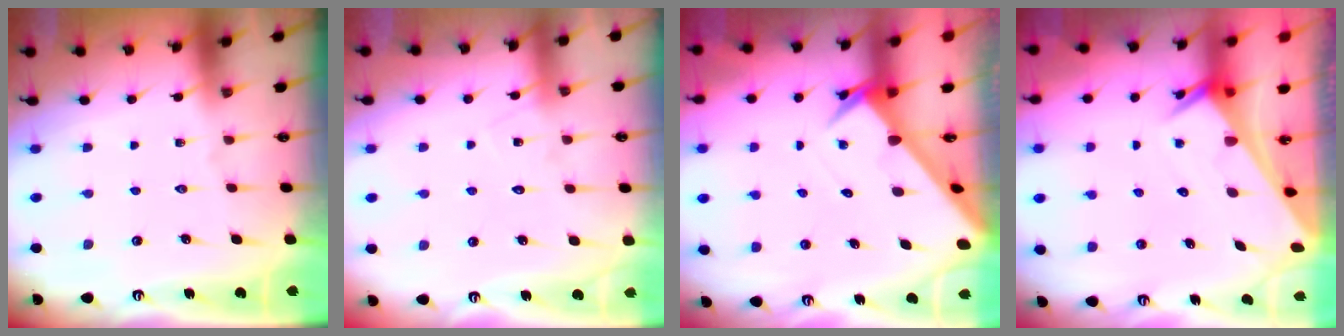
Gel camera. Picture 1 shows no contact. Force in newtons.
{"total": 7.3, "press": 7.3, "slide": 0.5}
{"total": 2.7, "press": 2.7, "slide": 0.1}
{"total": 2.6, "press": 2.6, "slide": 0.1}